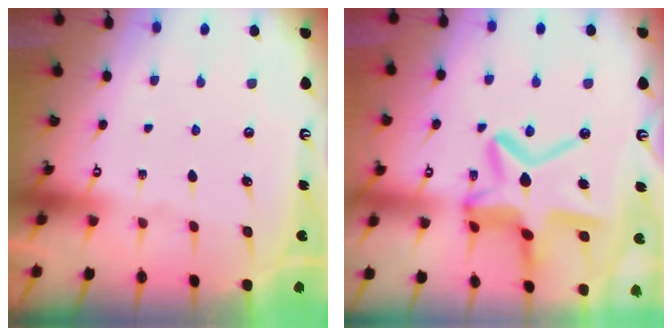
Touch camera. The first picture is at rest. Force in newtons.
{"total": 16.9, "press": 16.8, "slide": 1.4}